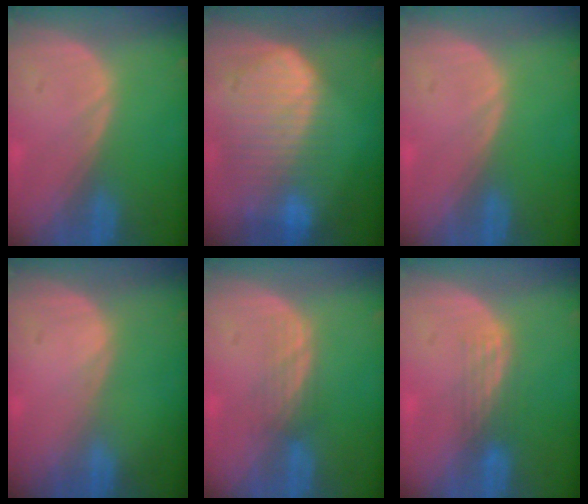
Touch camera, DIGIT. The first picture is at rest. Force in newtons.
{"total": 10.3, "press": 8.8, "slide": 5.2}
{"total": 0.0}
{"total": 0.0}
{"total": 2.8, "press": 2.5, "slide": 1.2}
{"total": 3.2, "press": 2.6, "slide": 1.8}